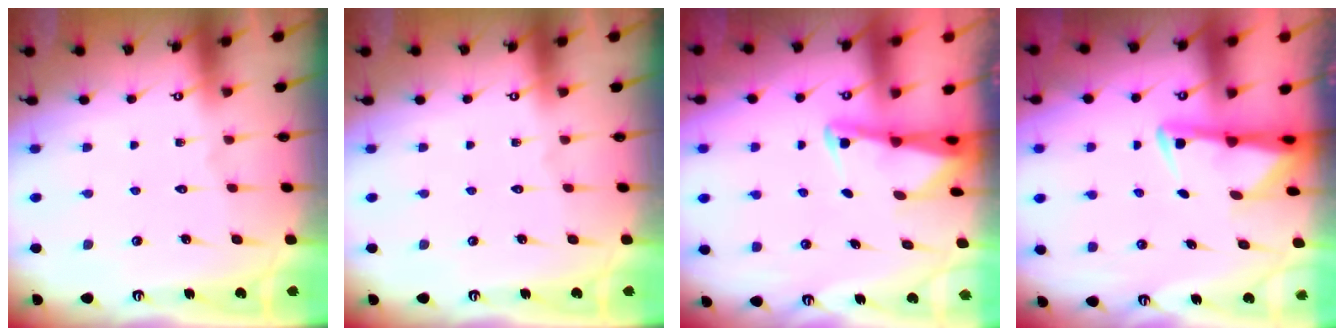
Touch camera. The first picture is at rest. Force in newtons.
{"total": 0.0}
{"total": 2.3, "press": 2.3, "slide": 0.4}
{"total": 3.0, "press": 2.9, "slide": 0.7}